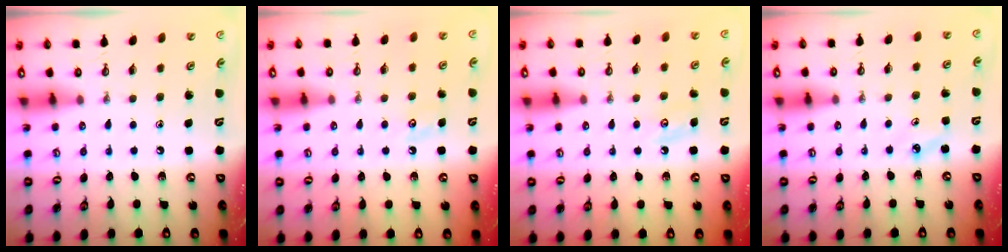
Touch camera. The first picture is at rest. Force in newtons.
{"total": 3.5, "press": 3.5, "slide": 0.4}
{"total": 5.4, "press": 5.4, "slide": 0.8}
{"total": 4.2, "press": 4.2, "slide": 0.4}